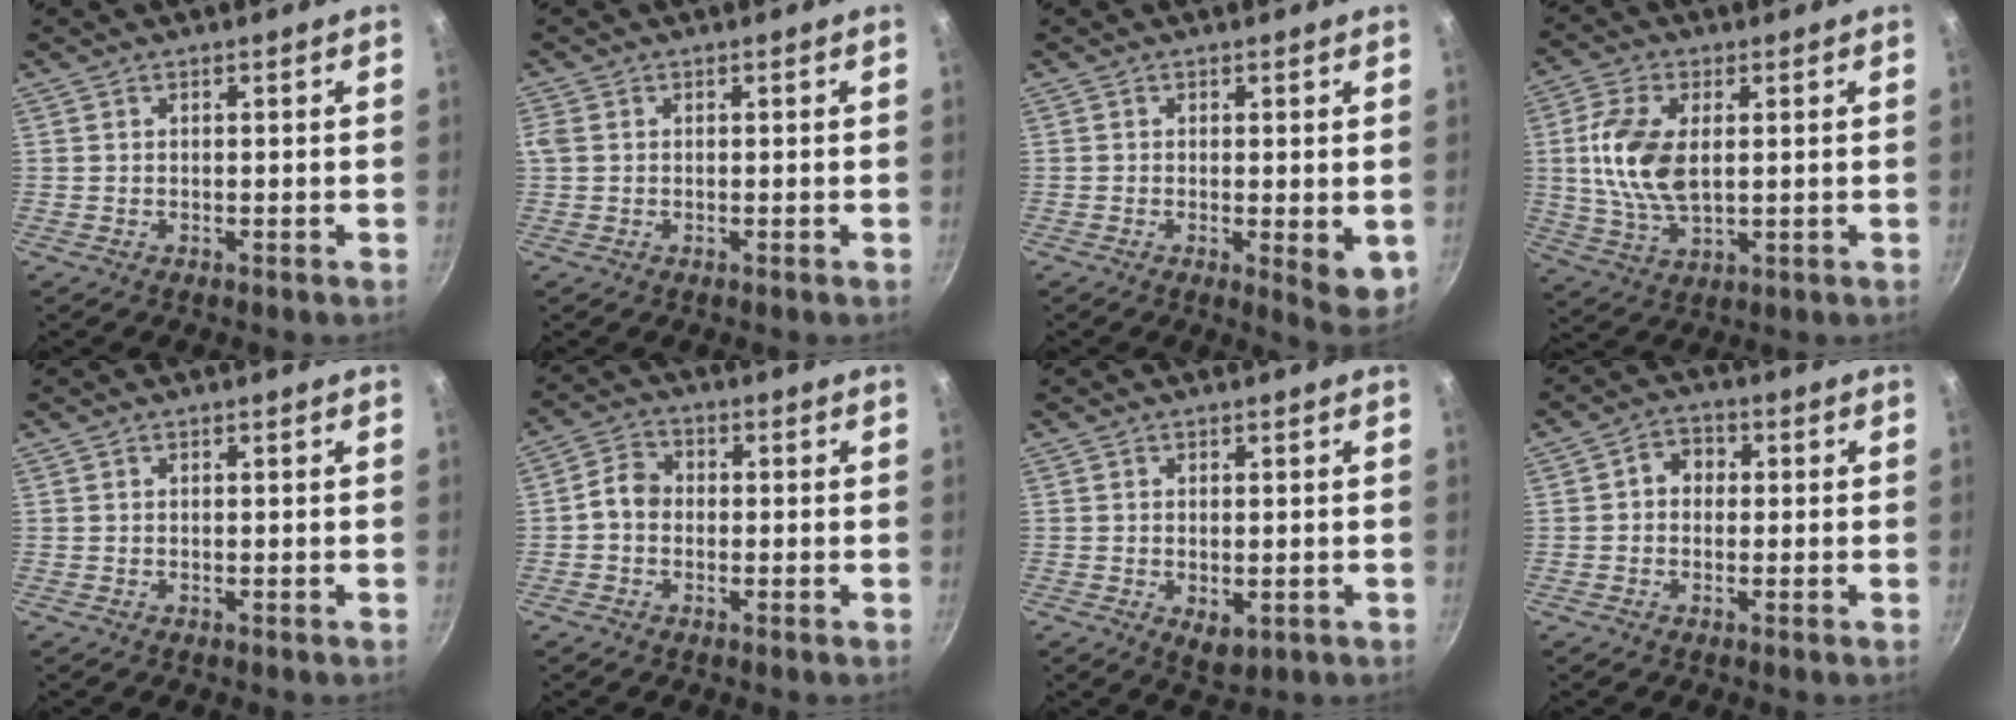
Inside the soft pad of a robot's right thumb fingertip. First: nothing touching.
{"total": 1.6, "force": [-0.1, 1.1, 1.1], "torque": [-0.030, 0.000, -0.002]}
{"total": 5.8, "force": [-0.6, 2.1, 5.4], "torque": [-0.067, -0.013, -0.005]}
{"total": 11.7, "force": [1.3, 6.2, 9.8], "torque": [-0.195, -0.002, 0.026]}
{"total": 0.0}
{"total": 4.5, "force": [-0.7, 3.7, 2.5], "torque": [-0.032, 0.020, -0.026]}
{"total": 4.1, "force": [-0.7, 2.5, 3.1], "torque": [-0.043, -0.011, -0.005]}
{"total": 3.9, "force": [0.1, 3.2, 2.1], "torque": [-0.018, 0.011, -0.009]}